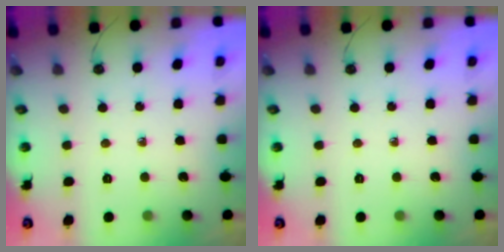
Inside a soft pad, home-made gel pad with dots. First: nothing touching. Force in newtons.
{"total": 0.0}